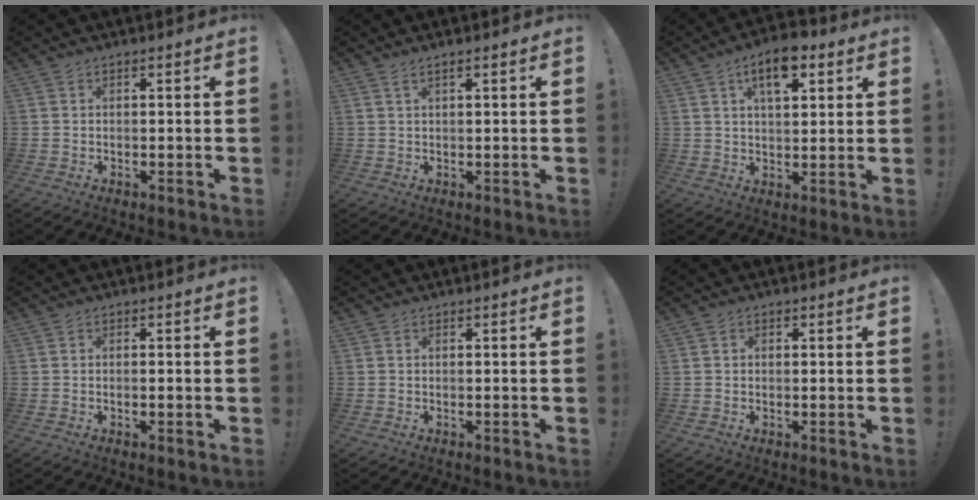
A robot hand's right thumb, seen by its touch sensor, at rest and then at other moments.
{"total": 1.9, "force": [1.1, 0.1, 1.6], "torque": [-0.040, 0.004, 0.020]}
{"total": 10.2, "force": [5.3, 4.8, 7.4], "torque": [-0.109, -0.011, 0.090]}
{"total": 1.0, "force": [-0.4, -0.1, 0.9], "torque": [-0.015, 0.000, -0.007]}
{"total": 0.0}
{"total": 1.1, "force": [0.0, 1.0, 0.5], "torque": [-0.007, 0.001, -0.001]}